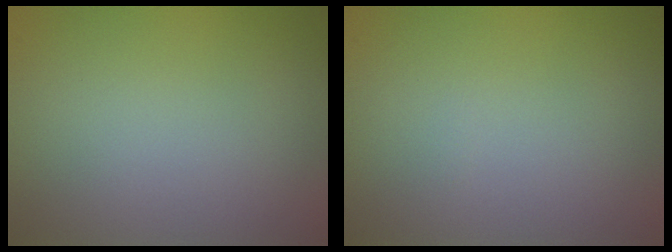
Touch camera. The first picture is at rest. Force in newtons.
{"total": 0.0}